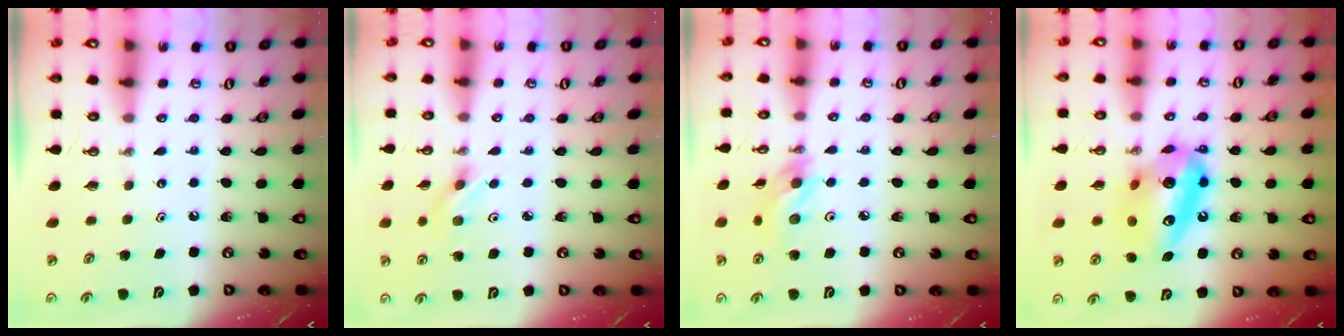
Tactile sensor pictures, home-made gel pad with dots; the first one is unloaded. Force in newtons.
{"total": 2.2, "press": 2.1, "slide": 0.6}
{"total": 11.4, "press": 11.2, "slide": 2.3}
{"total": 15.5, "press": 15.4, "slide": 1.3}